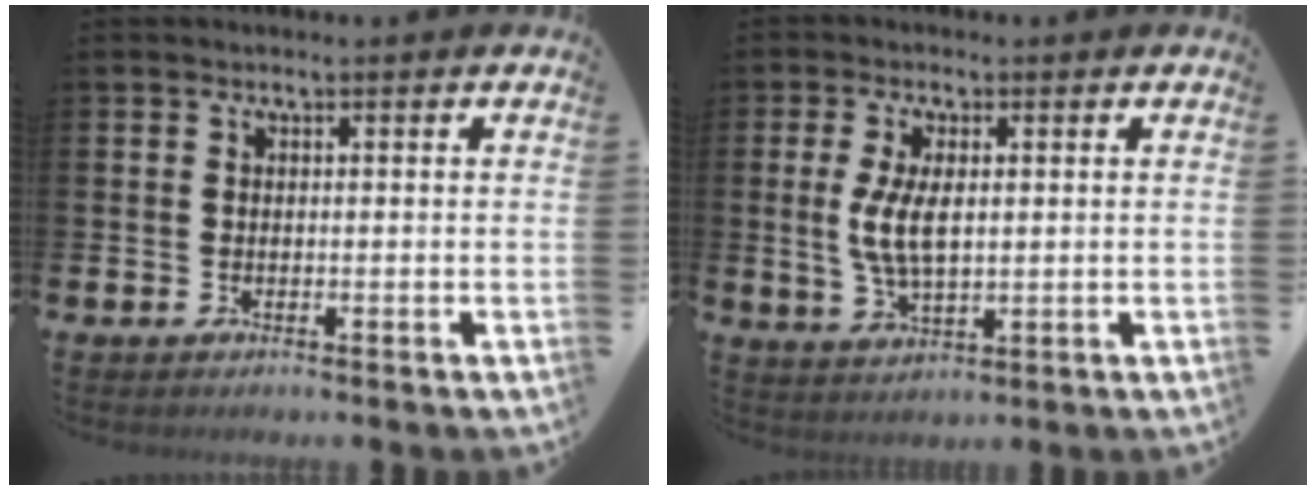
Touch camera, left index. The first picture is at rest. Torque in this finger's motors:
{"motor_torque": [1.46, -0.14, 0.27, 0.21]}